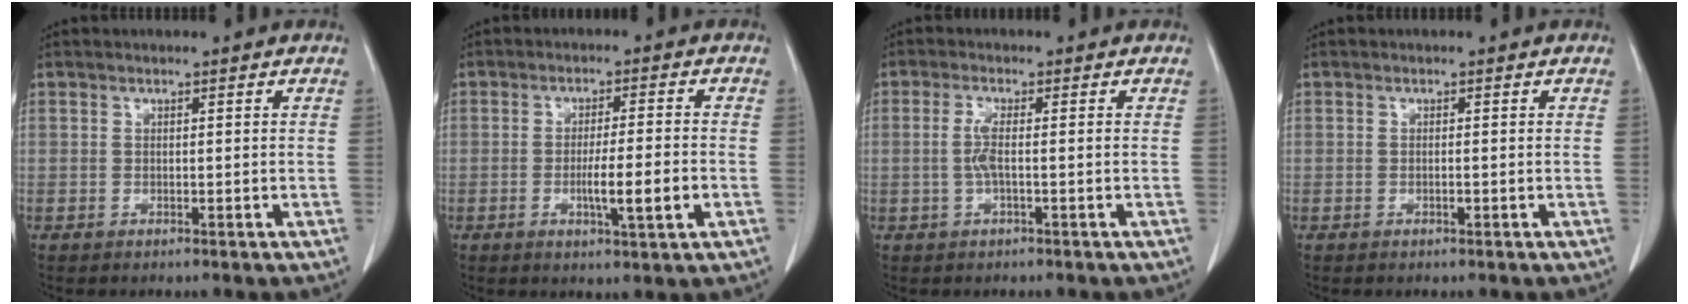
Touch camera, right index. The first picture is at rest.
{"total": 6.5, "force": [-1.8, 0.1, 6.3], "torque": [-0.102, -0.009, -0.029]}
{"total": 2.8, "force": [-0.3, 0.2, 2.8], "torque": [-0.063, -0.001, -0.008]}
{"total": 0.5, "force": [-0.2, 0.1, 0.5], "torque": [-0.010, 0.000, -0.001]}